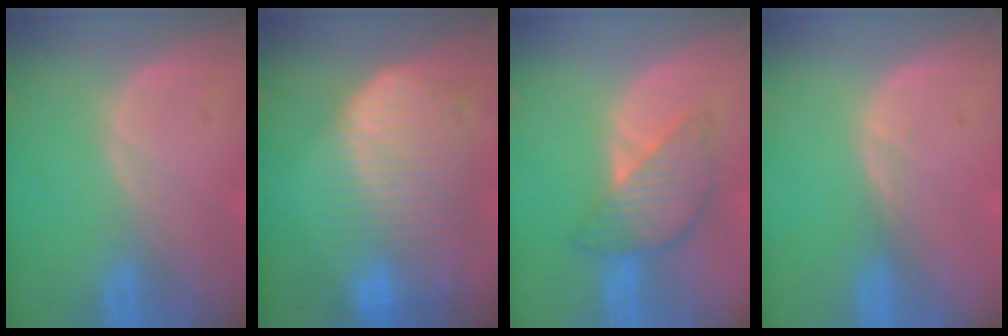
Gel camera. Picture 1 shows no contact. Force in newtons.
{"total": 10.2, "press": 8.8, "slide": 5.1}
{"total": 6.2, "press": 6.2, "slide": 0.4}
{"total": 0.8, "press": 0.6, "slide": 0.6}